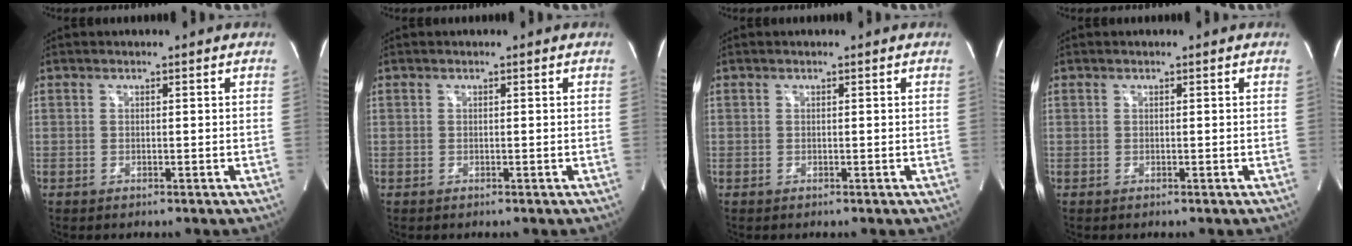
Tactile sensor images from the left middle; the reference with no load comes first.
{"total": 0.0}
{"total": 0.0}
{"total": 0.0}